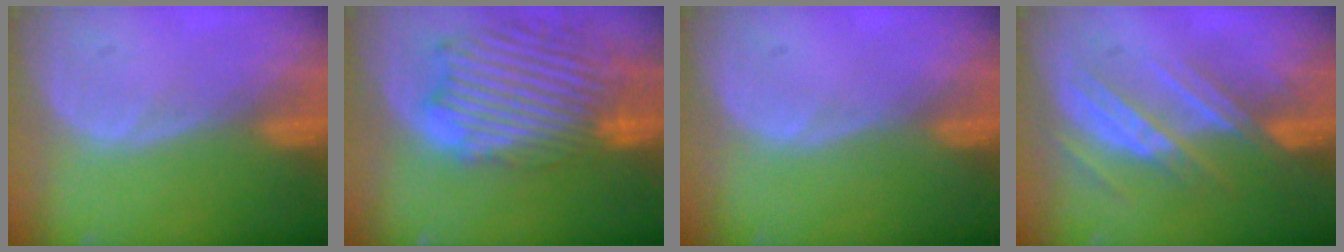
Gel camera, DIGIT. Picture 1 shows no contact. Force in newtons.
{"total": 14.0, "press": 11.9, "slide": 7.2}
{"total": 0.0}
{"total": 7.3, "press": 6.8, "slide": 2.7}